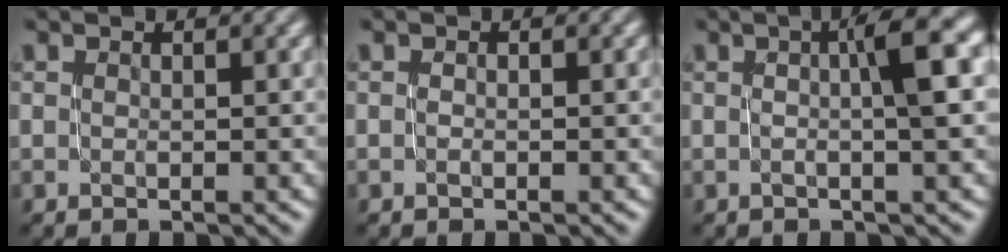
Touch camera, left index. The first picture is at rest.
{"total": 0.0}
{"total": 4.9, "force": [0.6, 0.8, 4.9], "torque": [-0.065, 0.013, 0.005]}